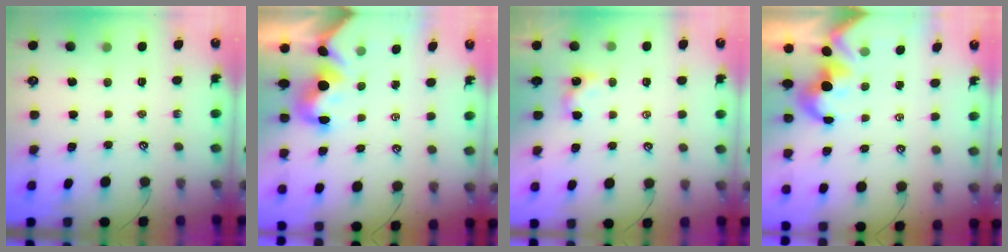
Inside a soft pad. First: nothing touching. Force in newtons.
{"total": 1.4, "press": 1.2, "slide": 0.7}
{"total": 0.7, "press": 0.7, "slide": 0.3}
{"total": 1.6, "press": 1.3, "slide": 1.0}